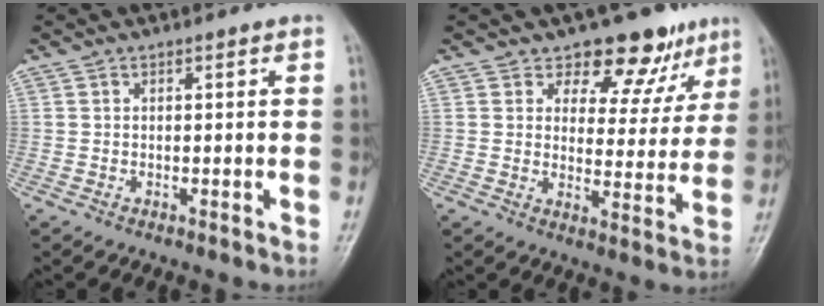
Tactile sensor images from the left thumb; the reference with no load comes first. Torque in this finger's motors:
{"motor_torque": [0.19, 0.19, 0.14, -0.07, 0.01]}